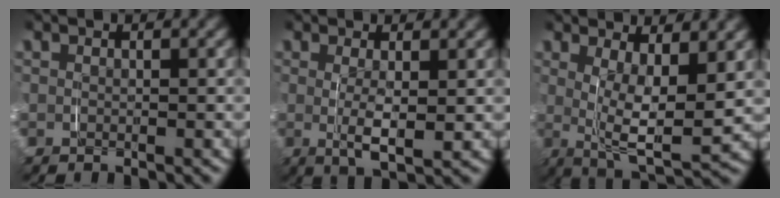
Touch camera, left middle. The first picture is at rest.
{"total": 3.6, "force": [0.1, 1.0, 3.5], "torque": [-0.061, -0.011, 0.006]}
{"total": 7.4, "force": [0.8, 3.1, 6.7], "torque": [-0.111, -0.026, 0.021]}